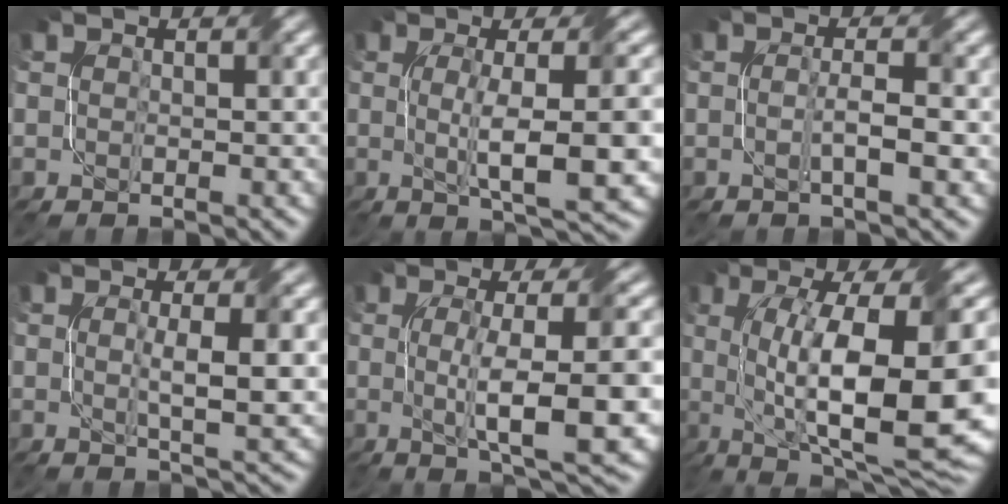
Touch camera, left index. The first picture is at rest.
{"total": 8.3, "force": [-0.4, 1.7, 8.1], "torque": [-0.116, 0.002, -0.005]}
{"total": 2.5, "force": [-0.4, 0.3, 2.4], "torque": [-0.045, 0.002, -0.009]}
{"total": 4.3, "force": [0.3, 0.7, 4.2], "torque": [-0.068, -0.003, 0.007]}
{"total": 9.6, "force": [-0.6, 2.1, 9.4], "torque": [-0.133, 0.000, -0.007]}
{"total": 15.0, "force": [-0.6, 4.5, 14.3], "torque": [-0.220, -0.006, -0.001]}